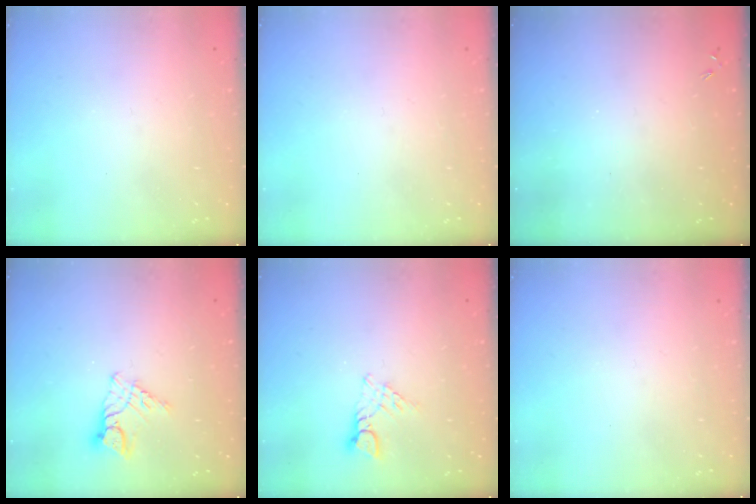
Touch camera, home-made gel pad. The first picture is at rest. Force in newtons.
{"total": 0.0}
{"total": 0.0}
{"total": 8.1, "press": 8.1, "slide": 0.6}
{"total": 3.8, "press": 3.7, "slide": 0.4}
{"total": 0.0}